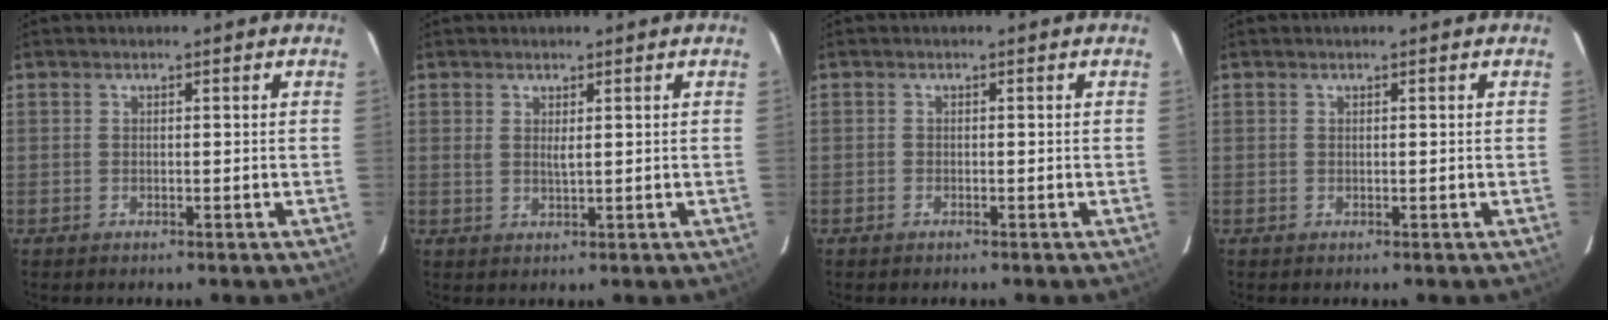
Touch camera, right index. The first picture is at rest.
{"total": 1.6, "force": [0.6, 0.3, 1.4], "torque": [-0.023, -0.002, 0.011]}
{"total": 0.8, "force": [-0.6, 0.5, 0.1], "torque": [-0.003, 0.001, -0.011]}
{"total": 0.0}